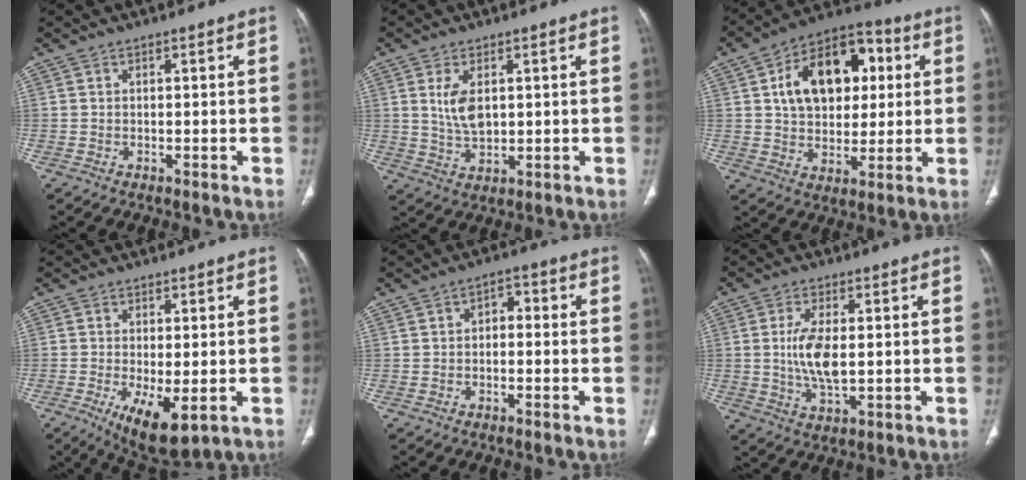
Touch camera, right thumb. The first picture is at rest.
{"total": 6.2, "force": [1.4, 3.4, 5.0], "torque": [-0.096, -0.010, 0.035]}
{"total": 18.5, "force": [4.4, 12.2, 13.3], "torque": [-0.170, 0.013, 0.069]}
{"total": 9.4, "force": [-2.9, 3.7, 8.2], "torque": [-0.134, -0.020, -0.035]}
{"total": 3.1, "force": [-0.3, 1.9, 2.3], "torque": [-0.024, 0.018, -0.014]}
{"total": 8.1, "force": [0.3, 3.4, 7.4], "torque": [-0.155, -0.010, 0.007]}